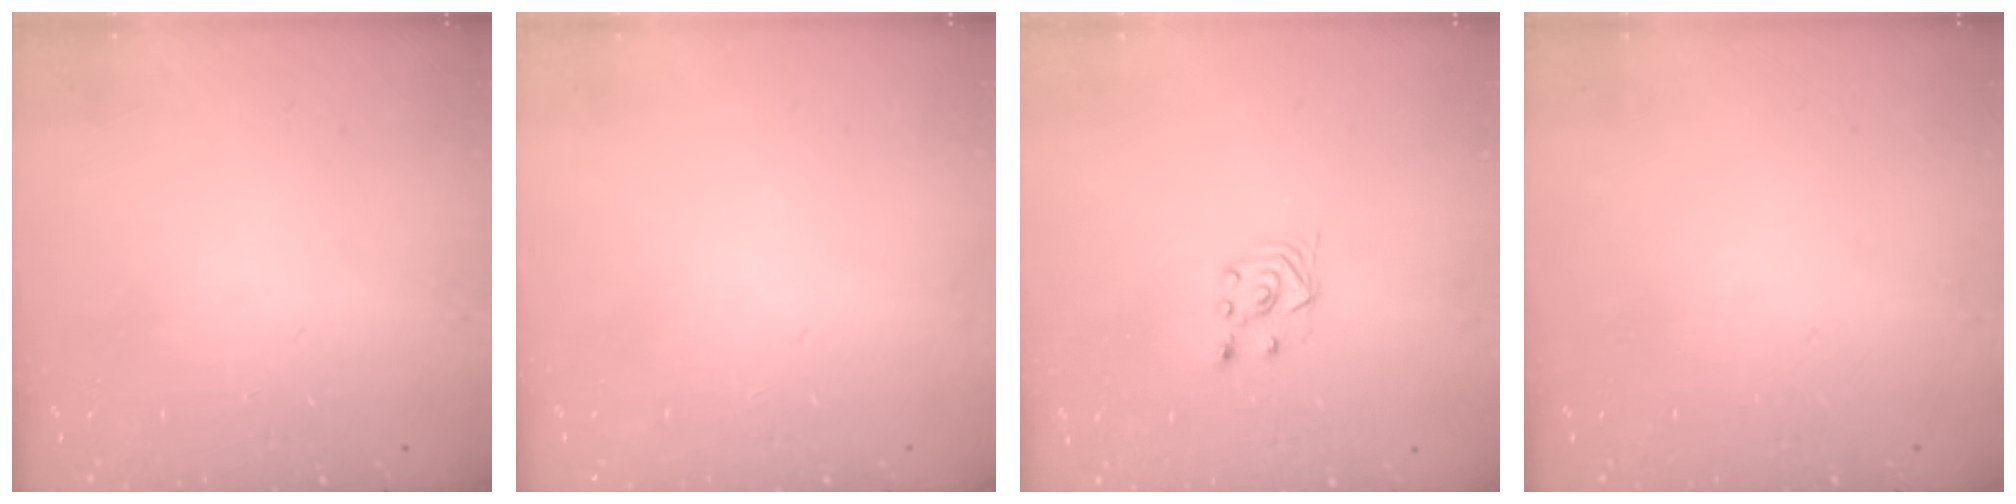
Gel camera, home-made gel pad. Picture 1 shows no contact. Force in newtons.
{"total": 0.0}
{"total": 2.9, "press": 2.5, "slide": 1.4}
{"total": 0.0}